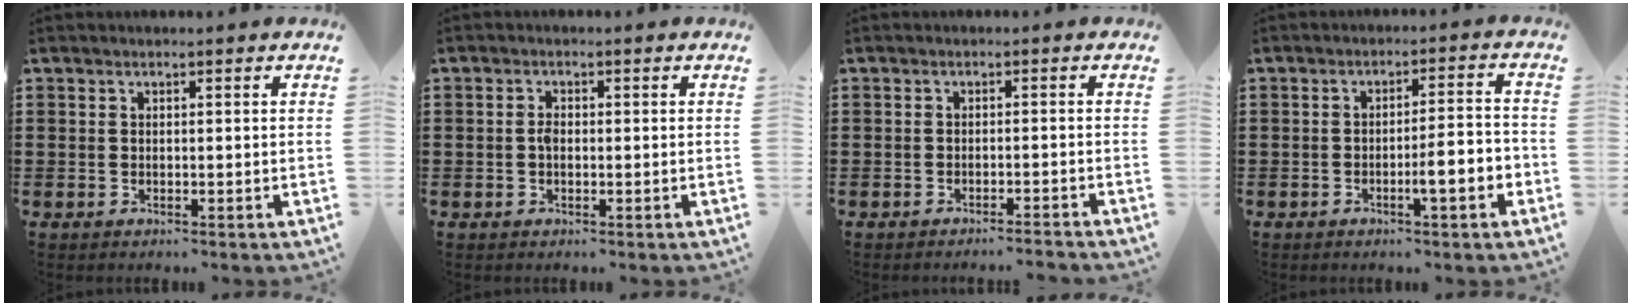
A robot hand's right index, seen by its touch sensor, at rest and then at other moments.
{"total": 1.4, "force": [-0.3, 0.7, 1.1], "torque": [-0.023, 0.000, -0.005]}
{"total": 1.6, "force": [-1.5, -0.3, 0.5], "torque": [-0.010, 0.002, -0.030]}
{"total": 5.0, "force": [-2.2, 0.5, 4.5], "torque": [-0.073, -0.001, -0.038]}